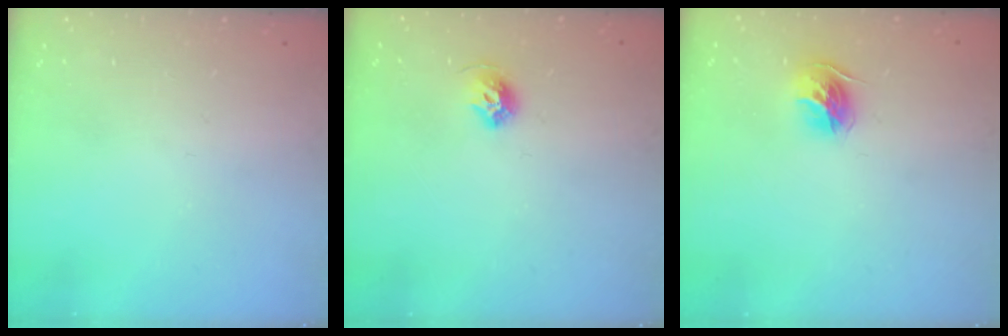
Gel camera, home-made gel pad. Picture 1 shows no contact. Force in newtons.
{"total": 7.3, "press": 7.3, "slide": 0.8}
{"total": 10.3, "press": 10.3, "slide": 0.6}